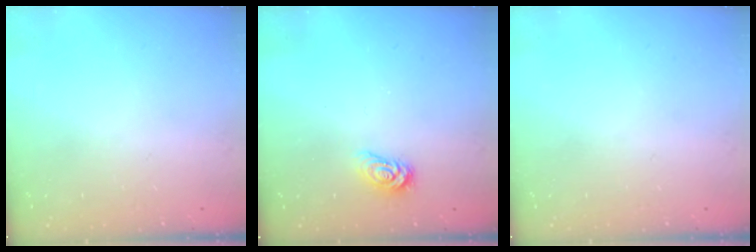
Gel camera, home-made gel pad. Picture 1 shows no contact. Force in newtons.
{"total": 3.9, "press": 3.9, "slide": 0.4}
{"total": 0.0}